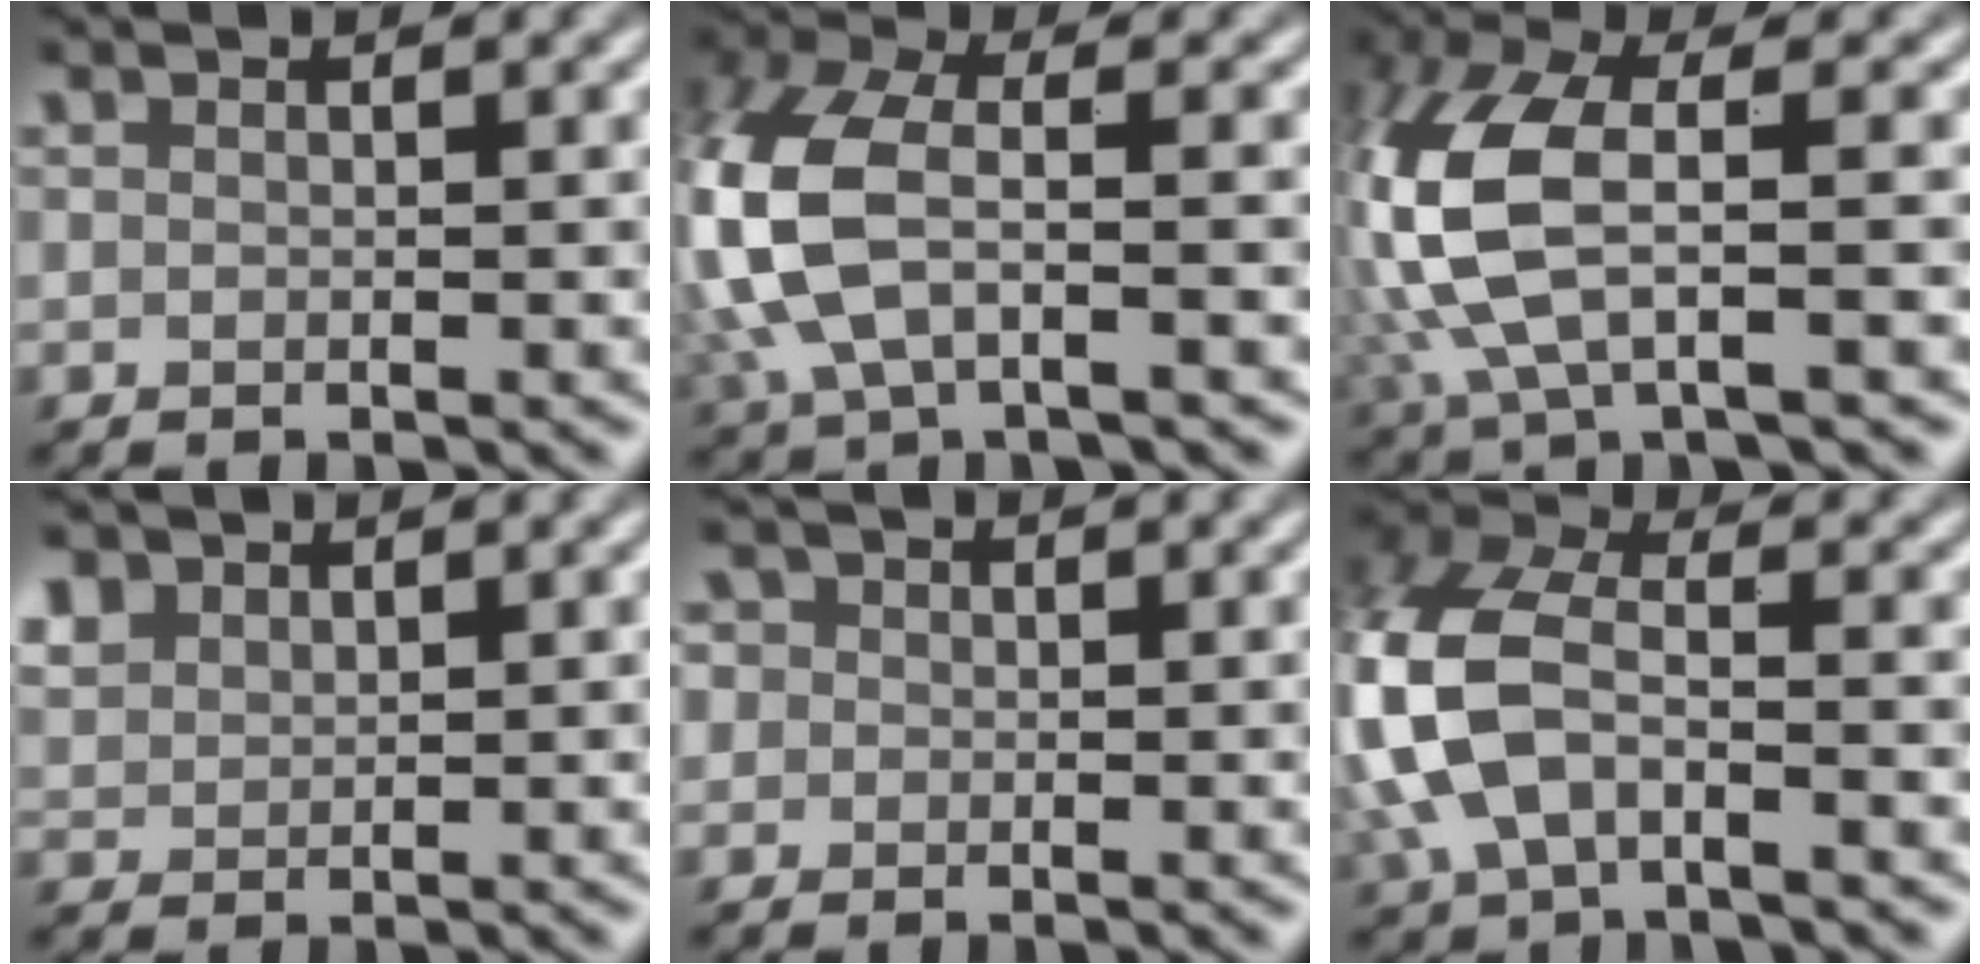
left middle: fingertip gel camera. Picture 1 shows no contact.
{"total": 8.2, "force": [-0.8, 4.2, 6.9], "torque": [-0.175, 0.008, -0.025]}
{"total": 8.5, "force": [-0.6, 3.2, 7.8], "torque": [-0.193, 0.017, -0.019]}
{"total": 2.1, "force": [1.6, 1.3, 0.6], "torque": [-0.019, 0.005, 0.035]}
{"total": 3.2, "force": [1.2, 2.7, 1.2], "torque": [-0.006, 0.021, -0.007]}
{"total": 8.4, "force": [-1.7, 4.9, 6.7], "torque": [-0.165, 0.007, -0.046]}